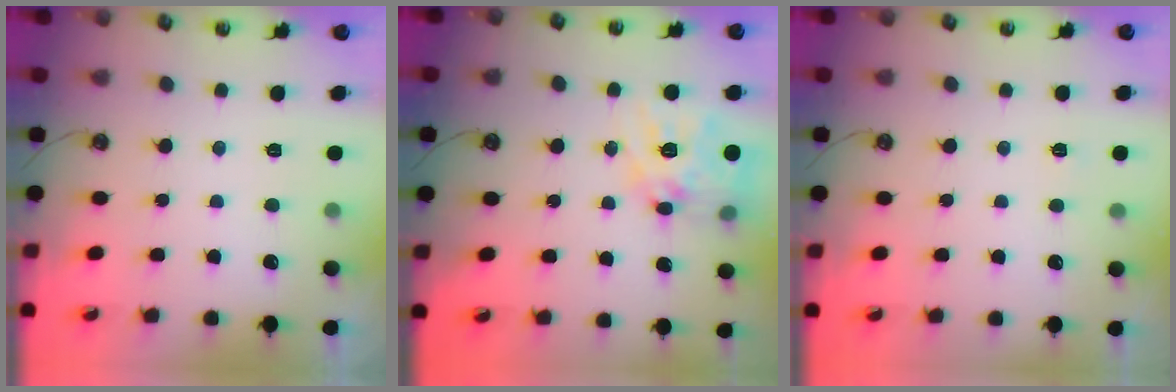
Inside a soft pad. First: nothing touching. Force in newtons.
{"total": 14.9, "press": 14.9, "slide": 1.3}
{"total": 2.8, "press": 2.8, "slide": 0.3}